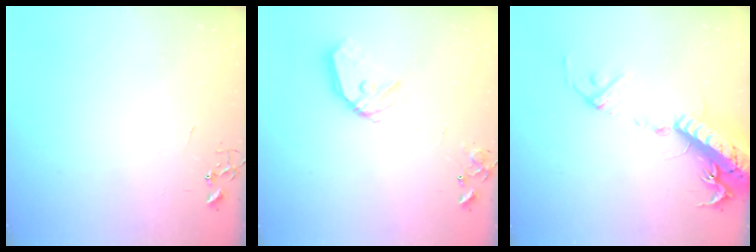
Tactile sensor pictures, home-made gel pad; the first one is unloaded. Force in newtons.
{"total": 12.5, "press": 12.4, "slide": 0.9}
{"total": 20.6, "press": 20.2, "slide": 4.3}